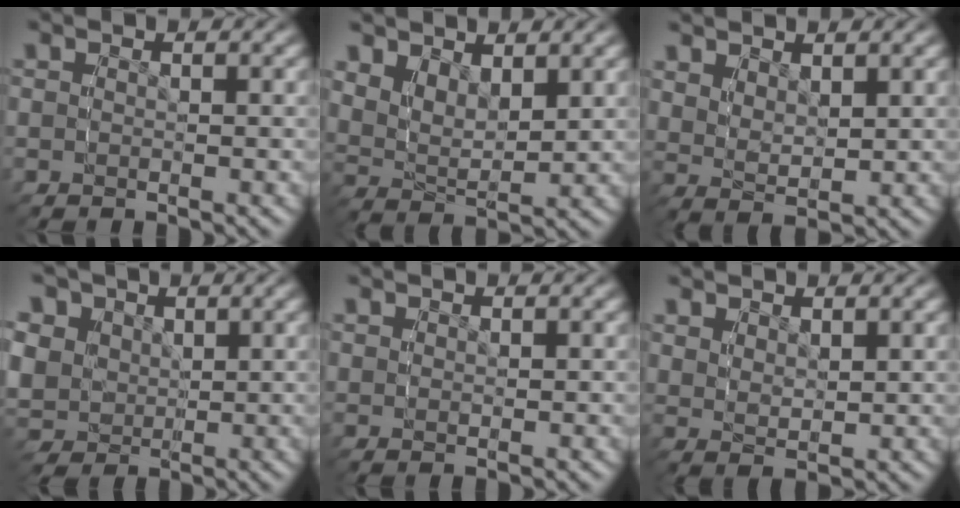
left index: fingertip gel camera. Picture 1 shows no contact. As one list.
[{"total": 4.6, "force": [2.7, 2.7, 2.5], "torque": [-0.061, -0.011, 0.049]}, {"total": 2.6, "force": [2.1, 0.6, 1.5], "torque": [-0.029, -0.006, 0.046]}, {"total": 10.1, "force": [2.6, 8.7, 4.5], "torque": [-0.108, -0.027, 0.051]}, {"total": 0.9, "force": [0.8, -0.5, 0.1], "torque": [0.003, 0.000, 0.019]}, {"total": 2.0, "force": [1.9, 0.0, 0.8], "torque": [-0.012, -0.004, 0.044]}]